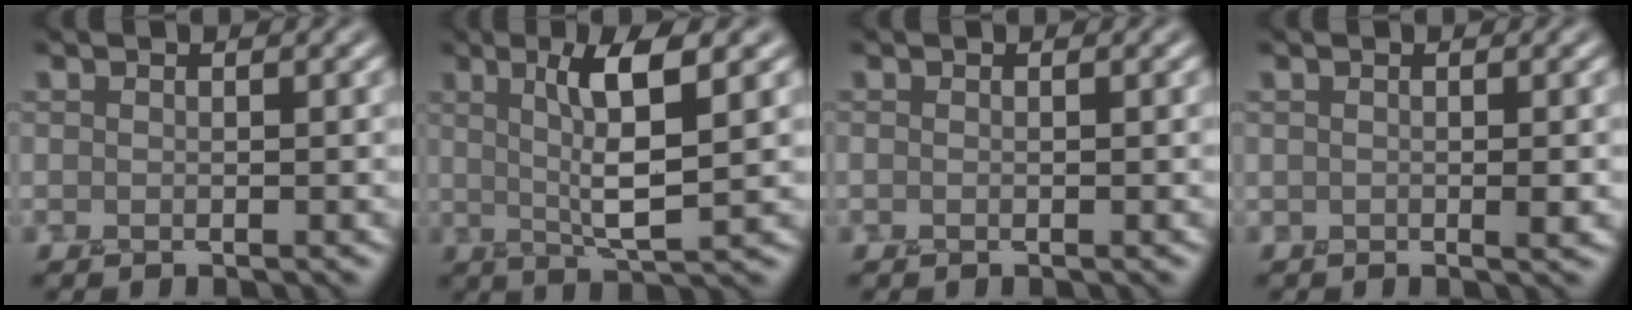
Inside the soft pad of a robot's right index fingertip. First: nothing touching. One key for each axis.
{"total": 6.1, "fx": 1.8, "fy": 1.1, "fz": 5.7, "tx": -0.102, "ty": -0.001, "tz": 0.034}
{"total": 0.0}
{"total": 1.3, "fx": -0.1, "fy": 0.6, "fz": 1.1, "tx": -0.015, "ty": -0.006, "tz": -0.004}